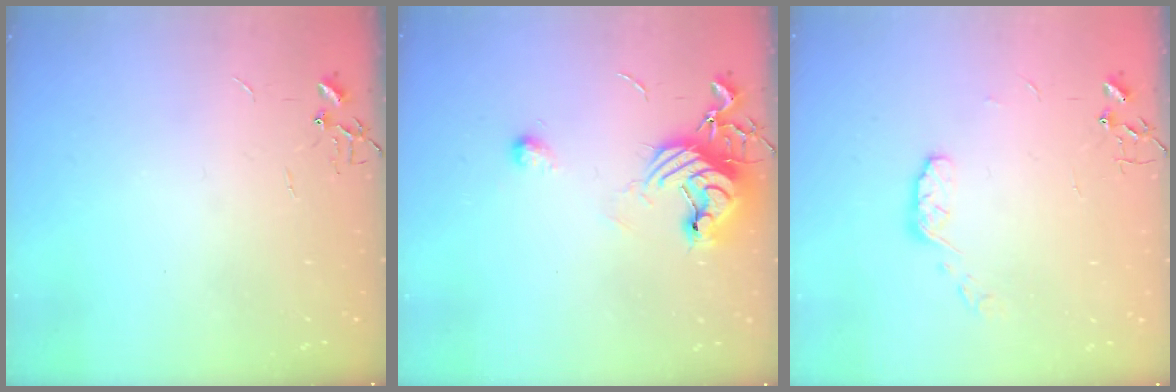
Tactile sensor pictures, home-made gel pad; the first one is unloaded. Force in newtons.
{"total": 12.5, "press": 12.4, "slide": 1.0}
{"total": 6.4, "press": 6.3, "slide": 0.4}